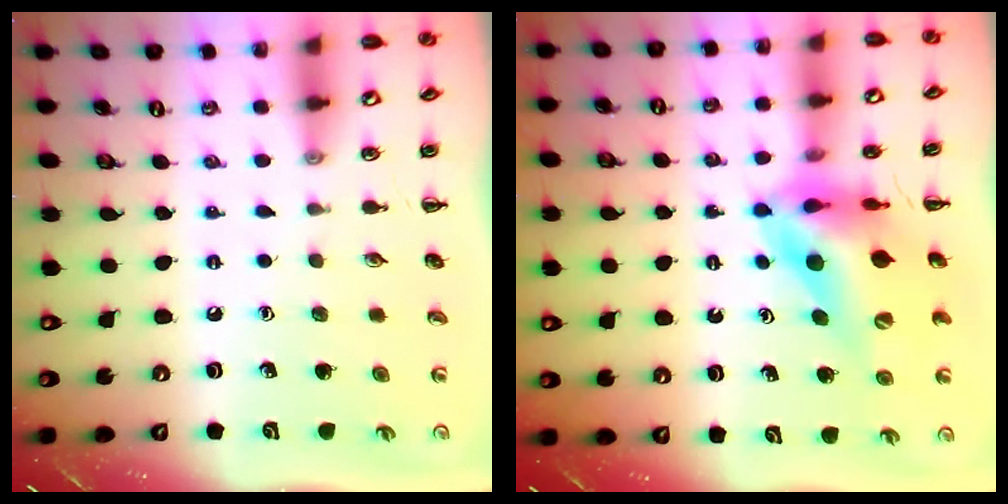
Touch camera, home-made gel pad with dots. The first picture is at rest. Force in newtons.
{"total": 12.7, "press": 12.1, "slide": 3.8}